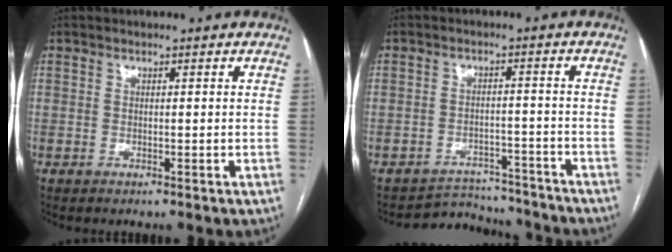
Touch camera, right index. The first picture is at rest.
{"total": 7.9, "force": [-7.4, 2.6, -1.2], "torque": [0.029, 0.028, -0.100]}